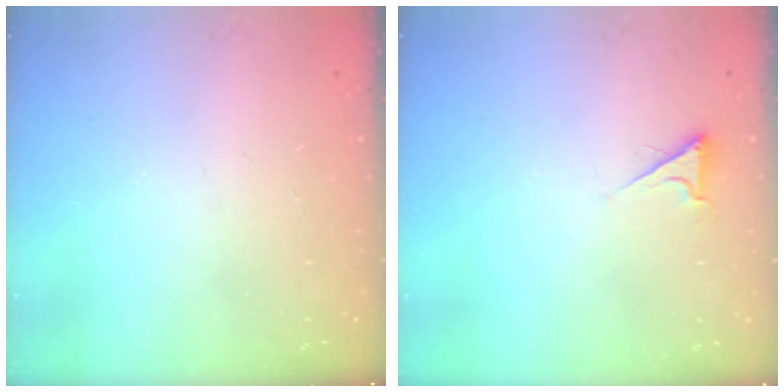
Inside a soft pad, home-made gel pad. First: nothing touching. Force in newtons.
{"total": 3.5, "press": 3.4, "slide": 0.6}